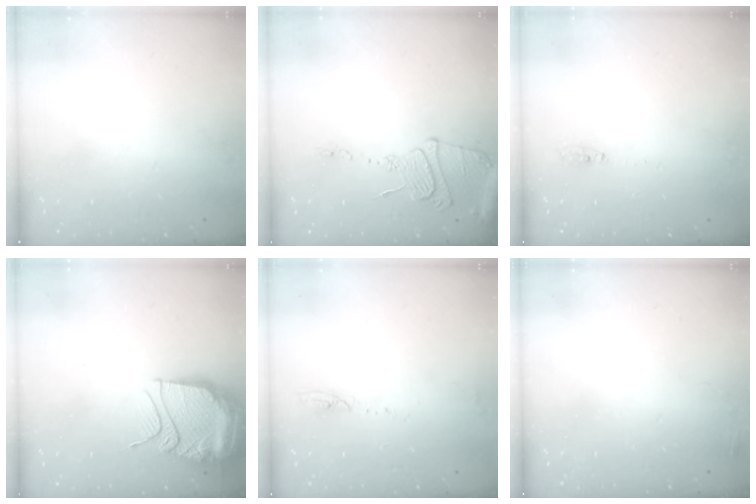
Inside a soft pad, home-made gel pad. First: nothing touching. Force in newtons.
{"total": 12.3, "press": 12.3, "slide": 1.1}
{"total": 4.7, "press": 4.4, "slide": 1.5}
{"total": 15.8, "press": 15.6, "slide": 2.5}
{"total": 3.9, "press": 3.8, "slide": 0.4}
{"total": 2.2, "press": 2.1, "slide": 0.7}